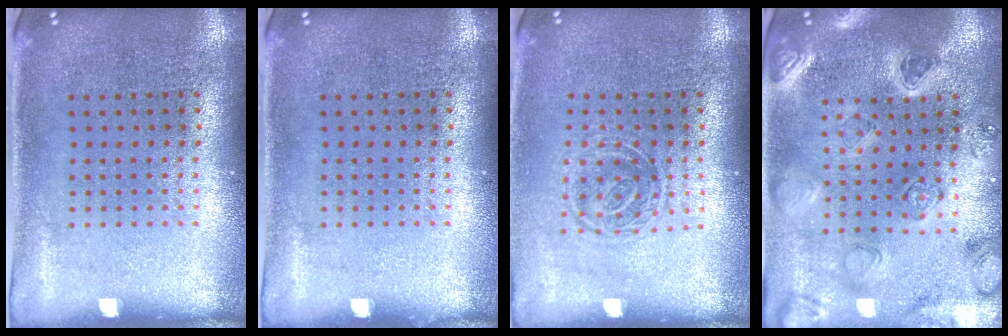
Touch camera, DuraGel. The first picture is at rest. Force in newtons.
{"total": 0.0}
{"total": 1.3, "press": 1.1, "slide": 0.7}
{"total": 2.2, "press": 2.2, "slide": 0.3}